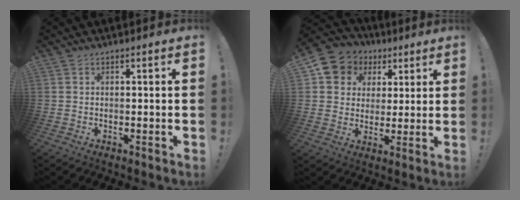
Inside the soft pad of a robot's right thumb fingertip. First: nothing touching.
{"total": 10.1, "force": [4.4, 8.6, 2.9], "torque": [-0.045, -0.026, 0.090]}